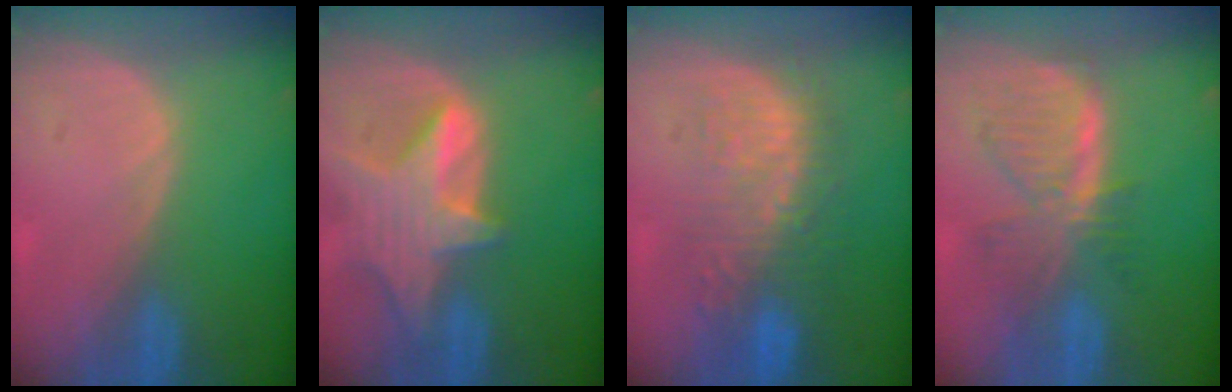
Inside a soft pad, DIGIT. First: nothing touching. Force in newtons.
{"total": 8.1, "press": 7.4, "slide": 3.4}
{"total": 9.9, "press": 9.3, "slide": 3.4}
{"total": 7.5, "press": 6.8, "slide": 3.1}